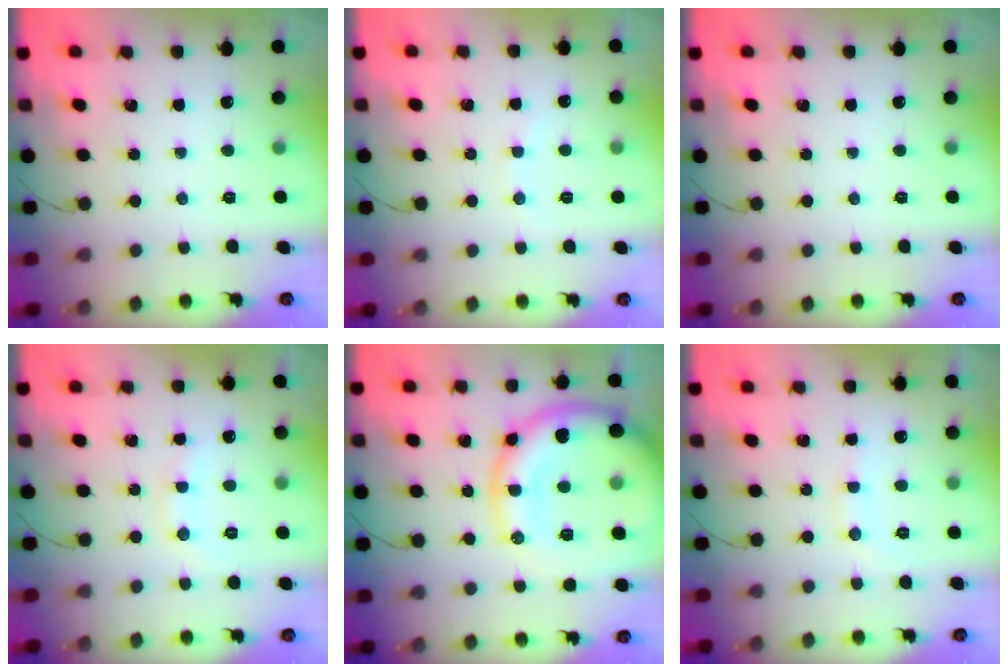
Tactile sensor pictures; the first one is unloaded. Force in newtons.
{"total": 3.2, "press": 3.0, "slide": 1.0}
{"total": 0.0}
{"total": 8.4, "press": 8.3, "slide": 1.6}
{"total": 21.7, "press": 21.7, "slide": 1.4}
{"total": 7.3, "press": 7.2, "slide": 1.4}